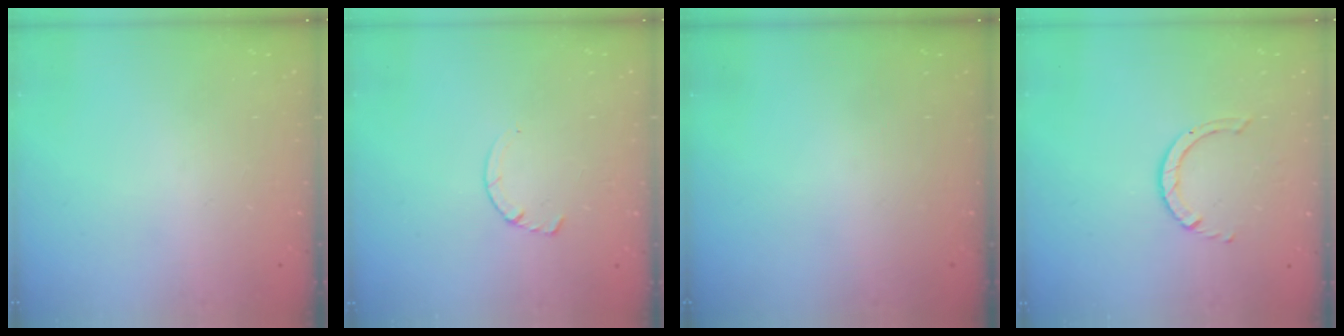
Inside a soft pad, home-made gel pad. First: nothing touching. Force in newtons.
{"total": 2.9, "press": 2.9, "slide": 0.4}
{"total": 0.0}
{"total": 1.4, "press": 1.4, "slide": 0.2}